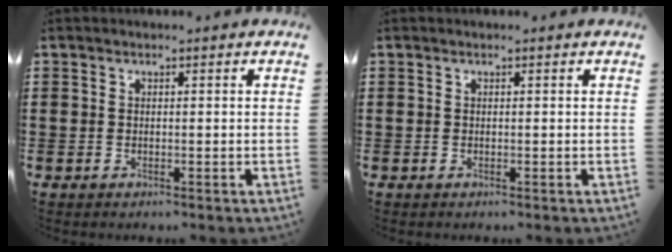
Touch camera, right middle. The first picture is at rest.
{"total": 0.0}